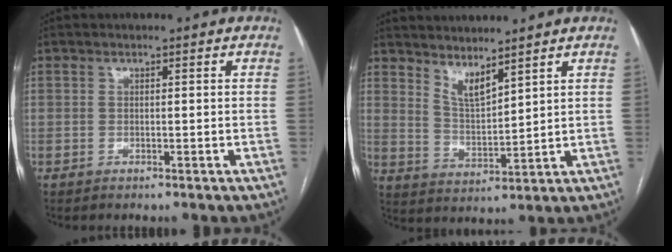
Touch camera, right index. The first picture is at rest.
{"total": 5.0, "force": [4.2, 0.7, 2.6], "torque": [-0.056, -0.014, 0.091]}